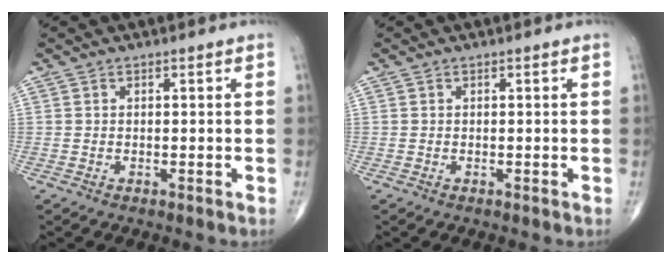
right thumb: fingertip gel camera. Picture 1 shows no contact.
{"total": 0.0}